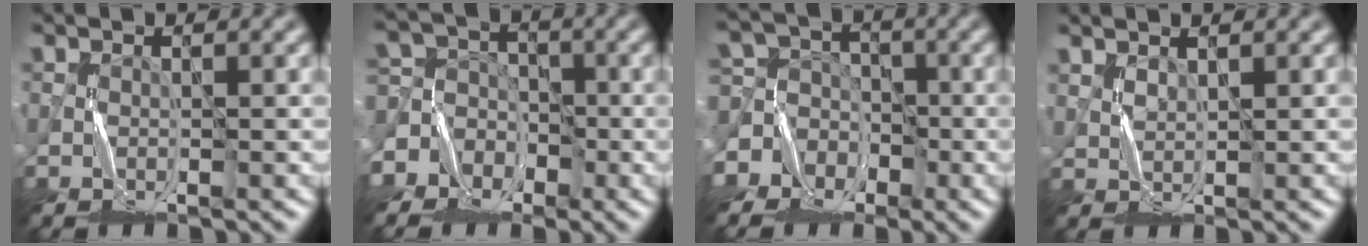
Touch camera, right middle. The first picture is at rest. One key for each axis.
{"total": 7.5, "fx": -3.2, "fy": 6.7, "fz": 1.2, "tx": -0.023, "ty": 0.026, "tz": -0.090}
{"total": 8.6, "fx": -2.9, "fy": 7.8, "fz": 2.0, "tx": -0.047, "ty": 0.027, "tz": -0.094}
{"total": 1.3, "fx": 1.2, "fy": 0.4, "fz": 0.3, "tx": -0.012, "ty": 0.000, "tz": 0.030}